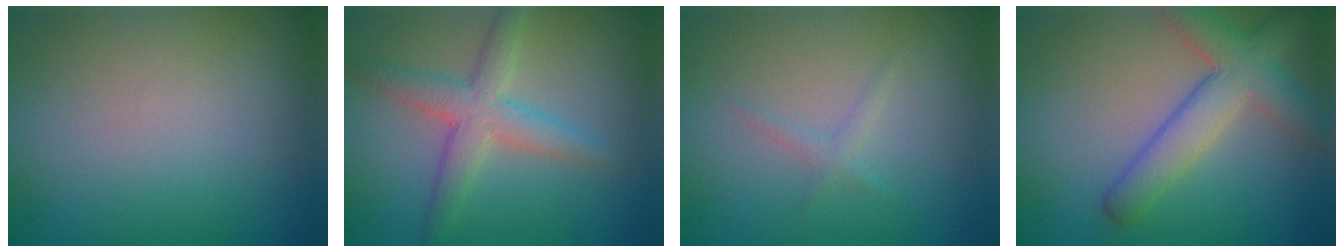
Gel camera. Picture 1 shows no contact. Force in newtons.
{"total": 4.1, "press": 4.1, "slide": 0.1}
{"total": 0.9, "press": 0.9, "slide": 0.0}
{"total": 5.5, "press": 5.4, "slide": 0.3}